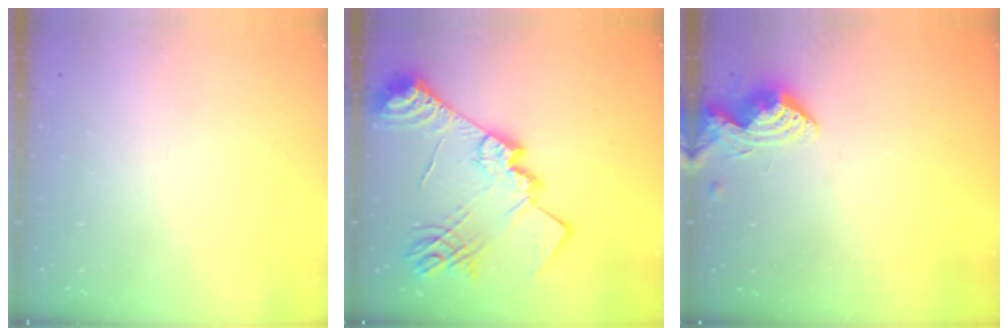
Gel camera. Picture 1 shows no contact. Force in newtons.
{"total": 24.3, "press": 24.2, "slide": 2.0}
{"total": 8.2, "press": 8.1, "slide": 0.3}